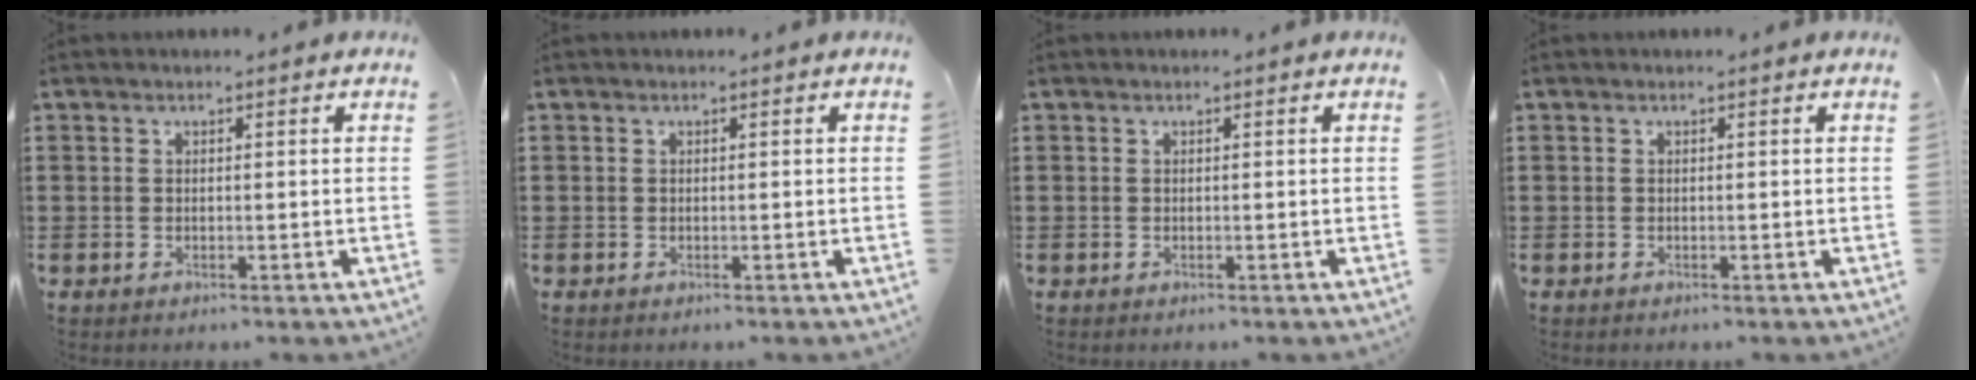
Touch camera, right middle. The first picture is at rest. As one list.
[{"total": 0.0}, {"total": 0.0}, {"total": 0.0}]